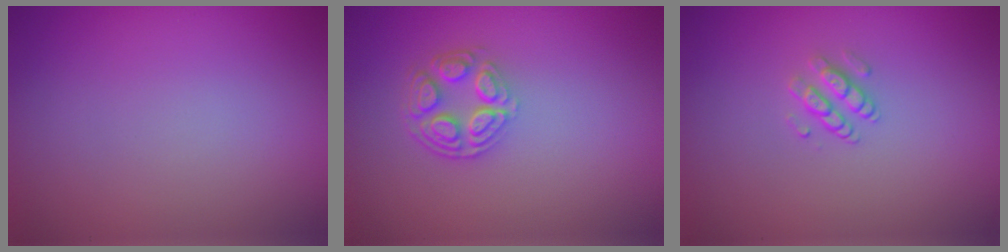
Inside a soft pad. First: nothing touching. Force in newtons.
{"total": 3.9, "press": 2.9, "slide": 2.5}
{"total": 1.5, "press": 1.1, "slide": 1.0}